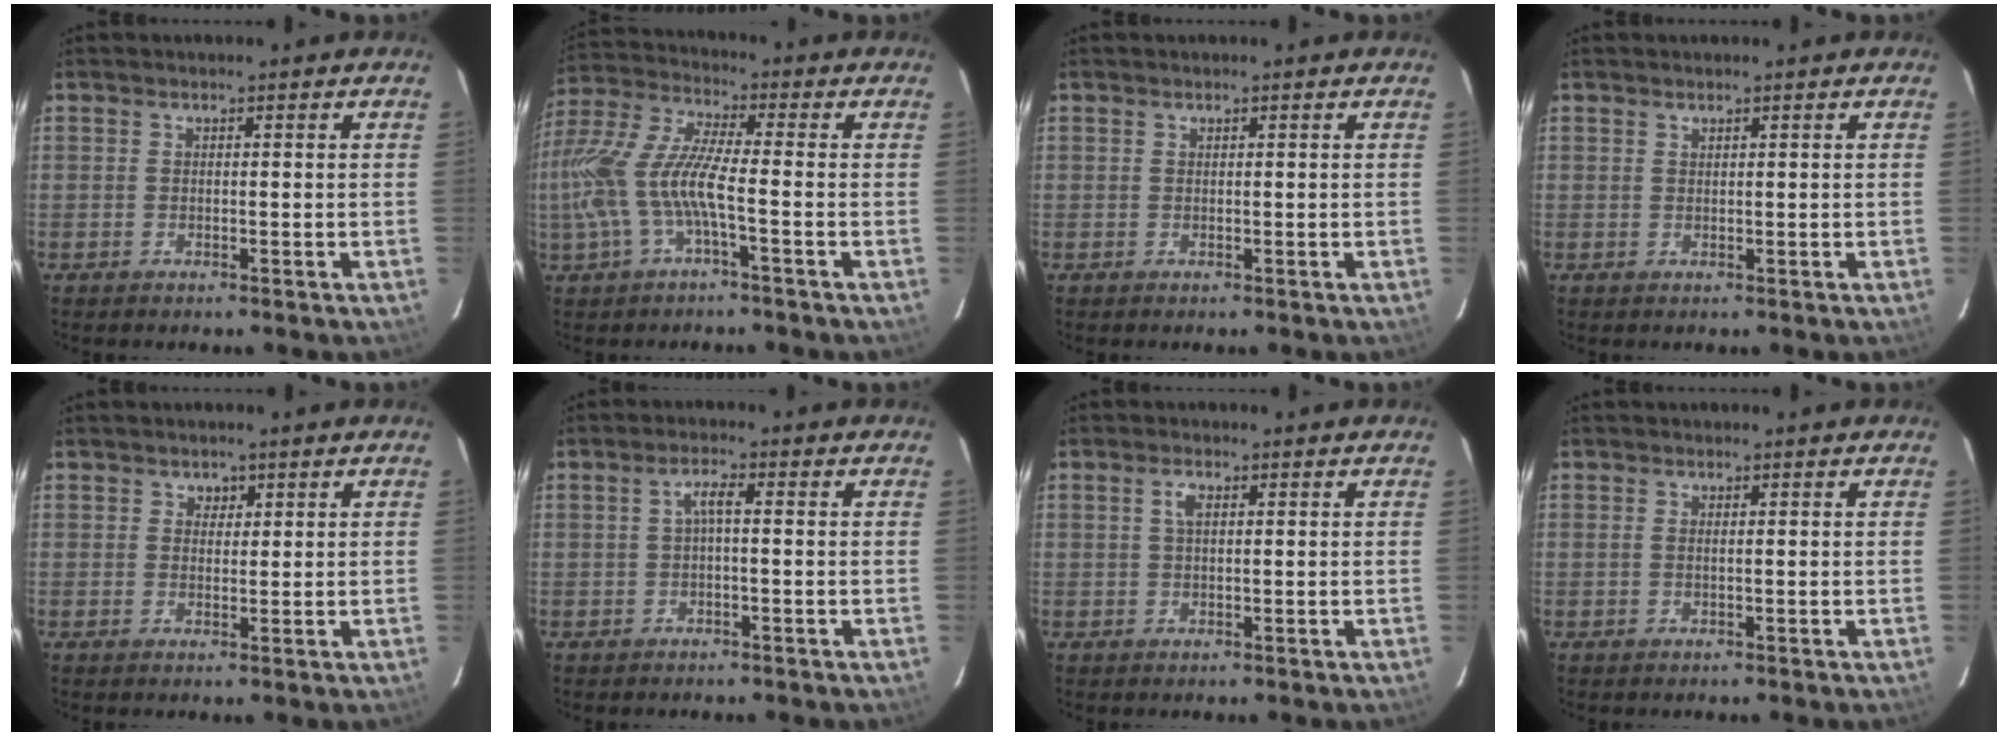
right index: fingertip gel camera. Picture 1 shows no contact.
{"total": 14.6, "force": [-3.6, 3.5, 13.7], "torque": [-0.289, -0.006, -0.071]}
{"total": 0.0}
{"total": 0.5, "force": [0.5, 0.2, 0.1], "torque": [-0.001, -0.001, 0.010]}
{"total": 1.9, "force": [0.9, 1.6, 0.2], "torque": [0.001, 0.005, 0.015]}
{"total": 2.3, "force": [-0.2, 0.4, 2.3], "torque": [-0.047, 0.006, -0.001]}
{"total": 2.0, "force": [0.6, 1.0, 1.7], "torque": [-0.034, 0.003, 0.011]}
{"total": 0.5, "force": [0.1, -0.2, 0.5], "torque": [-0.011, 0.001, 0.000]}